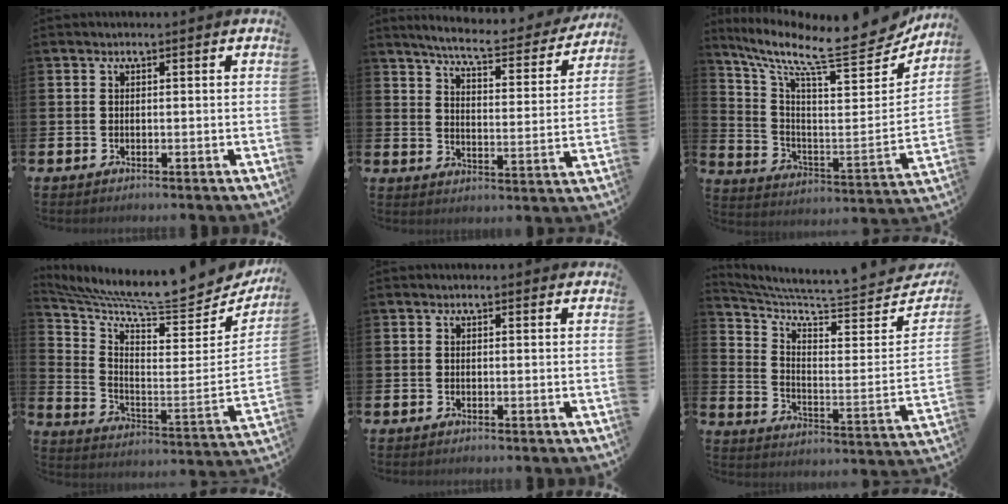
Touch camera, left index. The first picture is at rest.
{"total": 6.6, "force": [6.1, 0.3, 2.5], "torque": [-0.069, -0.045, 0.099]}
{"total": 12.1, "force": [10.2, 2.8, 5.7], "torque": [-0.122, -0.095, 0.162]}
{"total": 10.4, "force": [9.4, 1.4, 4.2], "torque": [-0.098, -0.098, 0.152]}
{"total": 0.6, "force": [0.5, 0.1, 0.2], "torque": [0.004, -0.001, 0.007]}
{"total": 5.9, "force": [5.2, 1.0, 2.4], "torque": [-0.064, -0.069, 0.081]}